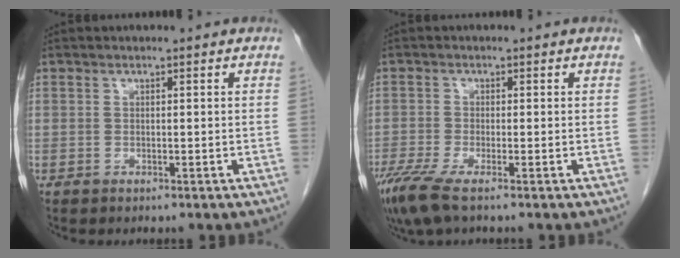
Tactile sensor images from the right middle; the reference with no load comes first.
{"total": 4.7, "force": [-3.2, 0.4, 3.4], "torque": [-0.071, -0.015, -0.062]}